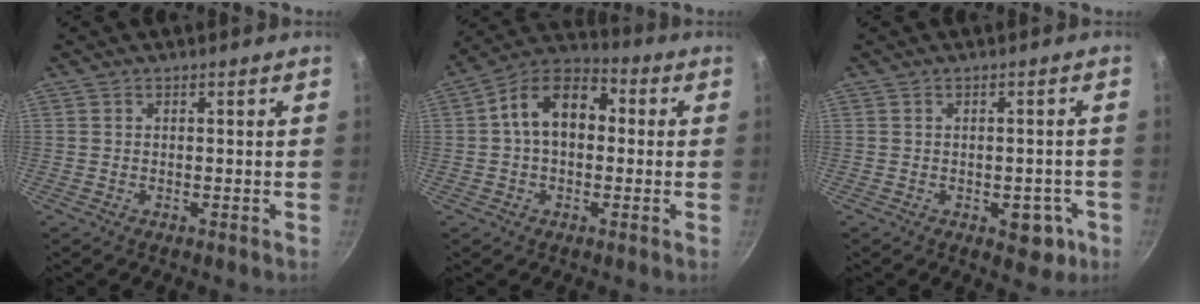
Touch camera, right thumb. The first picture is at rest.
{"total": 12.4, "force": [1.2, 8.4, 9.1], "torque": [-0.112, 0.036, -0.002]}
{"total": 5.4, "force": [-2.0, 3.2, 3.9], "torque": [-0.022, 0.010, -0.018]}